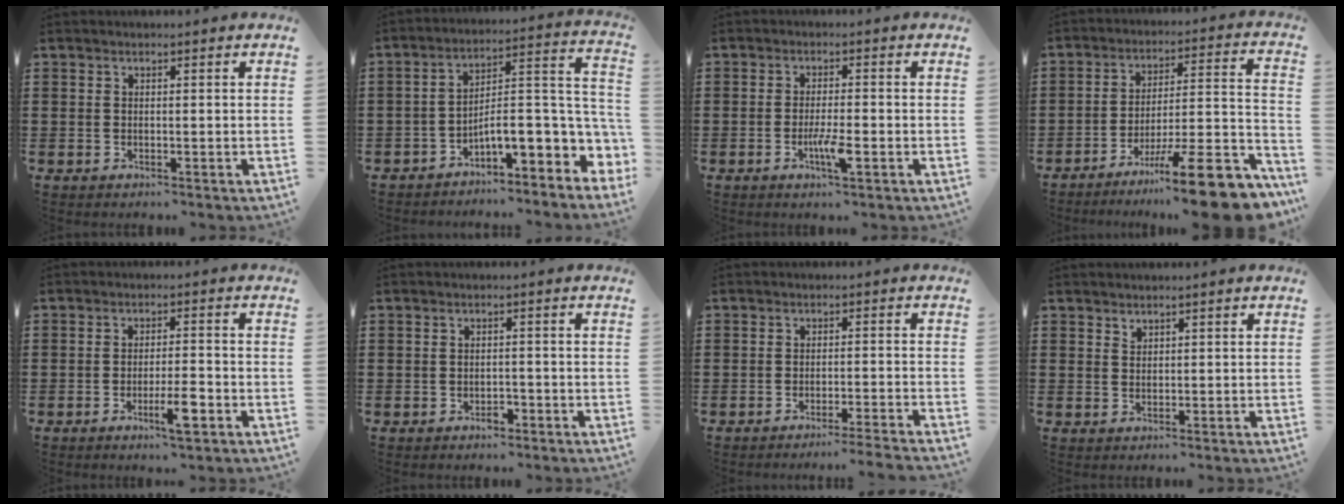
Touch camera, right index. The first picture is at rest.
{"total": 9.0, "force": [-3.3, 3.0, 7.8], "torque": [-0.119, -0.028, -0.065]}
{"total": 4.0, "force": [-1.5, 0.5, 3.7], "torque": [-0.068, -0.005, -0.027]}
{"total": 14.0, "force": [-10.1, 1.4, 9.5], "torque": [-0.118, 0.029, -0.175]}
{"total": 5.3, "force": [-2.5, 0.5, 4.7], "torque": [-0.088, -0.015, -0.043]}
{"total": 1.4, "force": [-1.1, 0.7, 0.6], "torque": [-0.017, -0.003, -0.022]}
{"total": 2.5, "force": [-2.2, -0.7, 1.0], "torque": [-0.016, -0.005, -0.043]}
{"total": 1.3, "force": [1.2, 0.6, 0.1], "torque": [-0.003, 0.001, 0.024]}